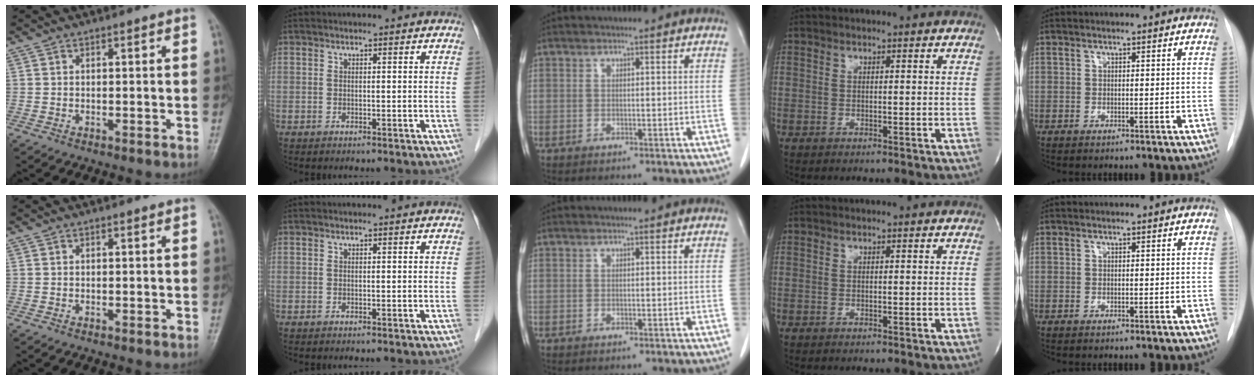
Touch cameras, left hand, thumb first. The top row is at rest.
{}